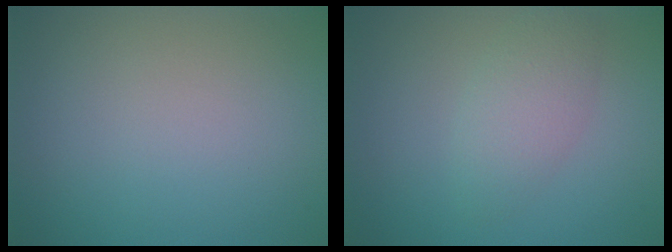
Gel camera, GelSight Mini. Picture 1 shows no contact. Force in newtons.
{"total": 2.7, "press": 2.7, "slide": 0.1}